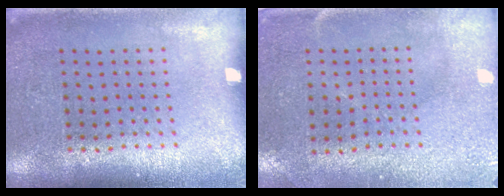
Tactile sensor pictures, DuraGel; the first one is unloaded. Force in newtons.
{"total": 3.0, "press": 2.4, "slide": 1.8}